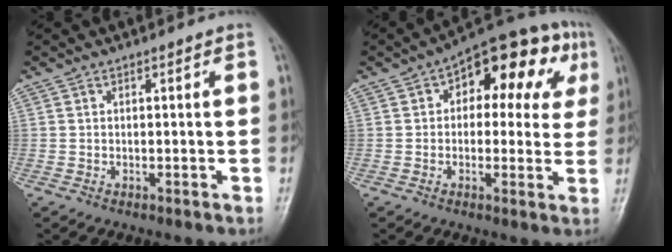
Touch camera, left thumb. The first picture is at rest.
{"total": 16.6, "force": [5.0, 9.4, 12.8], "torque": [-0.102, 0.029, 0.054]}